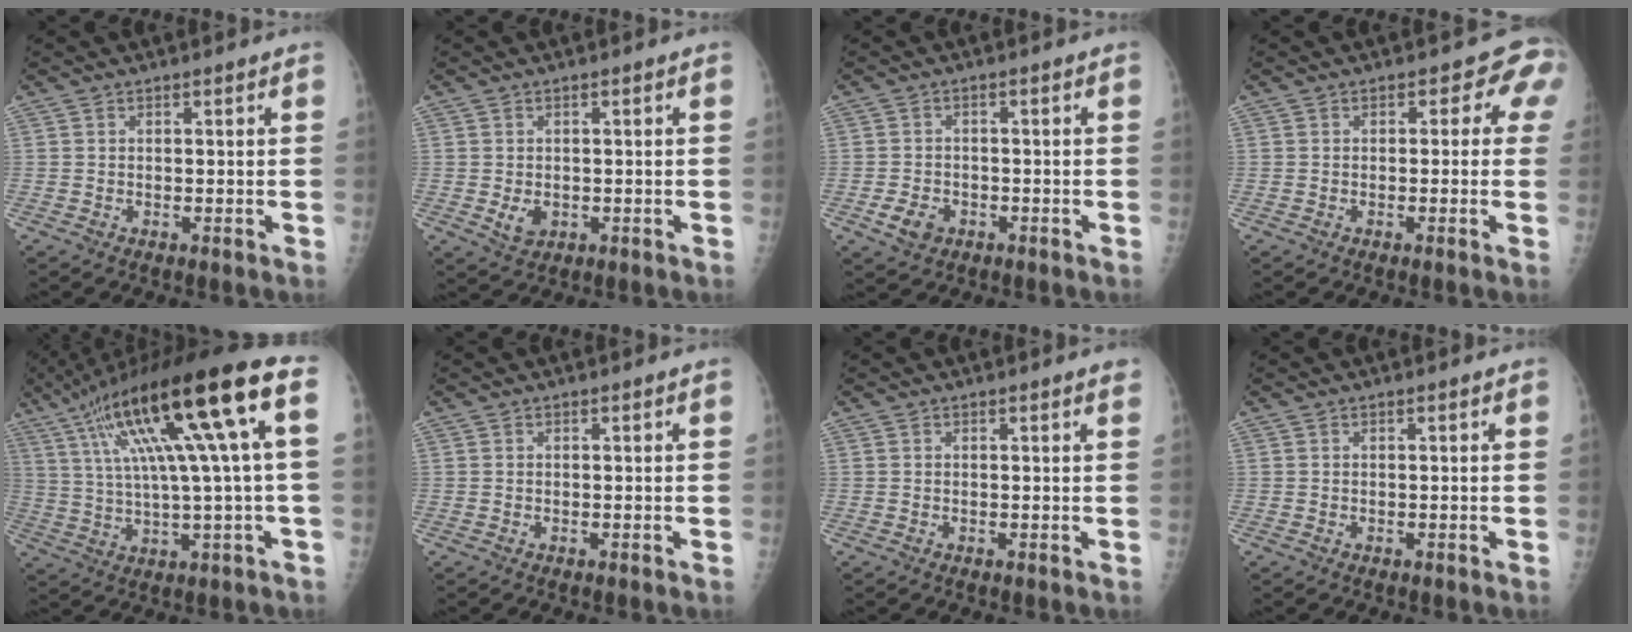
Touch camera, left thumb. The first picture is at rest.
{"total": 3.1, "force": [-0.5, 2.3, 2.0], "torque": [-0.025, -0.002, 0.001]}
{"total": 4.1, "force": [-1.9, 3.0, 2.1], "torque": [-0.034, 0.007, -0.027]}
{"total": 3.4, "force": [0.8, 2.5, 2.0], "torque": [0.017, 0.008, -0.008]}
{"total": 22.9, "force": [7.2, 3.0, 21.6], "torque": [-0.377, 0.028, 0.115]}
{"total": 0.0}
{"total": 0.8, "force": [0.6, 0.0, 0.6], "torque": [-0.005, 0.001, 0.005]}
{"total": 0.0}